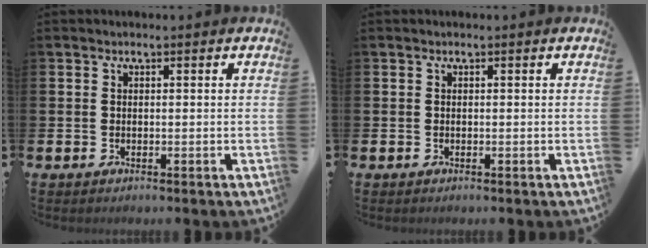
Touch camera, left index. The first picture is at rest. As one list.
[{"total": 0.0}]